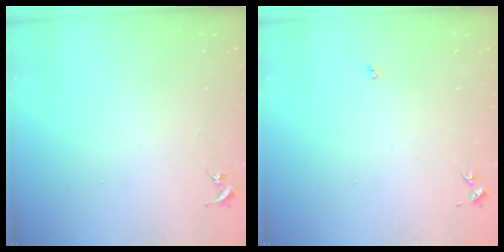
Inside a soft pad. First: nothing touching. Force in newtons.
{"total": 2.7, "press": 2.7, "slide": 0.5}